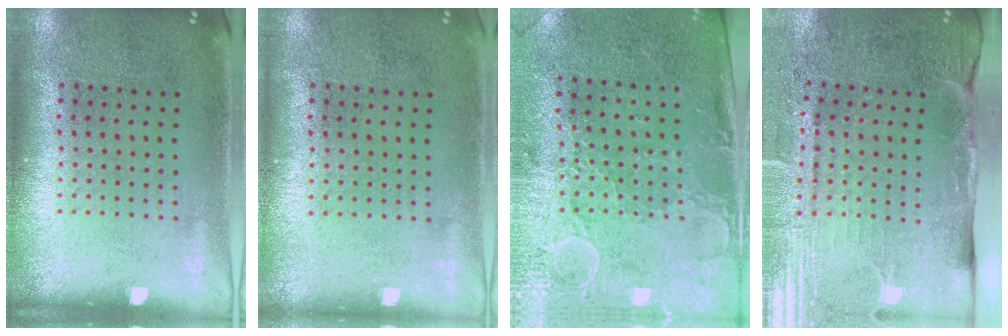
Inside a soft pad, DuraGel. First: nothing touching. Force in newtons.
{"total": 0.0}
{"total": 3.0, "press": 2.6, "slide": 1.5}
{"total": 4.3, "press": 3.7, "slide": 2.2}